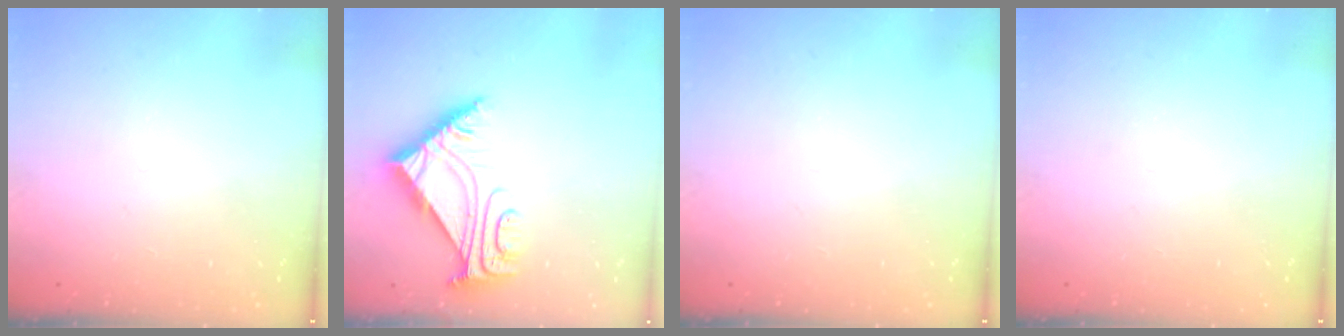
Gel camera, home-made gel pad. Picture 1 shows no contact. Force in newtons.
{"total": 7.2, "press": 7.1, "slide": 0.9}
{"total": 0.0}
{"total": 0.0}